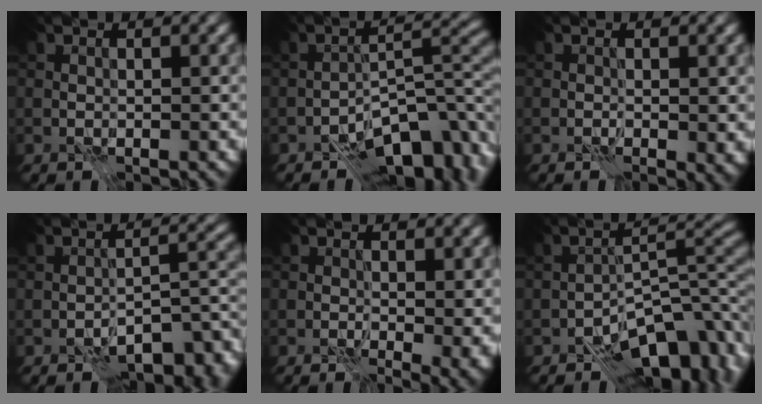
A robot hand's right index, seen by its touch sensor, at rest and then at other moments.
{"total": 8.5, "force": [-5.4, 3.5, 5.5], "torque": [-0.058, 0.003, -0.096]}
{"total": 1.0, "force": [0.1, 0.4, 0.9], "torque": [-0.012, -0.002, 0.002]}
{"total": 7.1, "force": [-4.8, 2.7, 4.5], "torque": [-0.047, -0.005, -0.074]}
{"total": 3.1, "force": [0.2, 1.6, 2.6], "torque": [-0.036, -0.004, 0.005]}
{"total": 9.0, "force": [-6.2, 3.9, 5.3], "torque": [-0.048, -0.003, -0.107]}